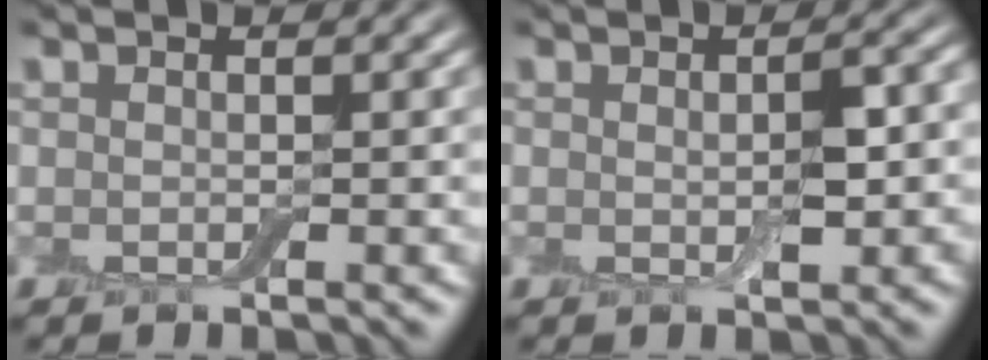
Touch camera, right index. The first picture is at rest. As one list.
[{"total": 2.6, "force": [0.0, 0.8, 2.5], "torque": [-0.045, -0.003, 0.000]}]